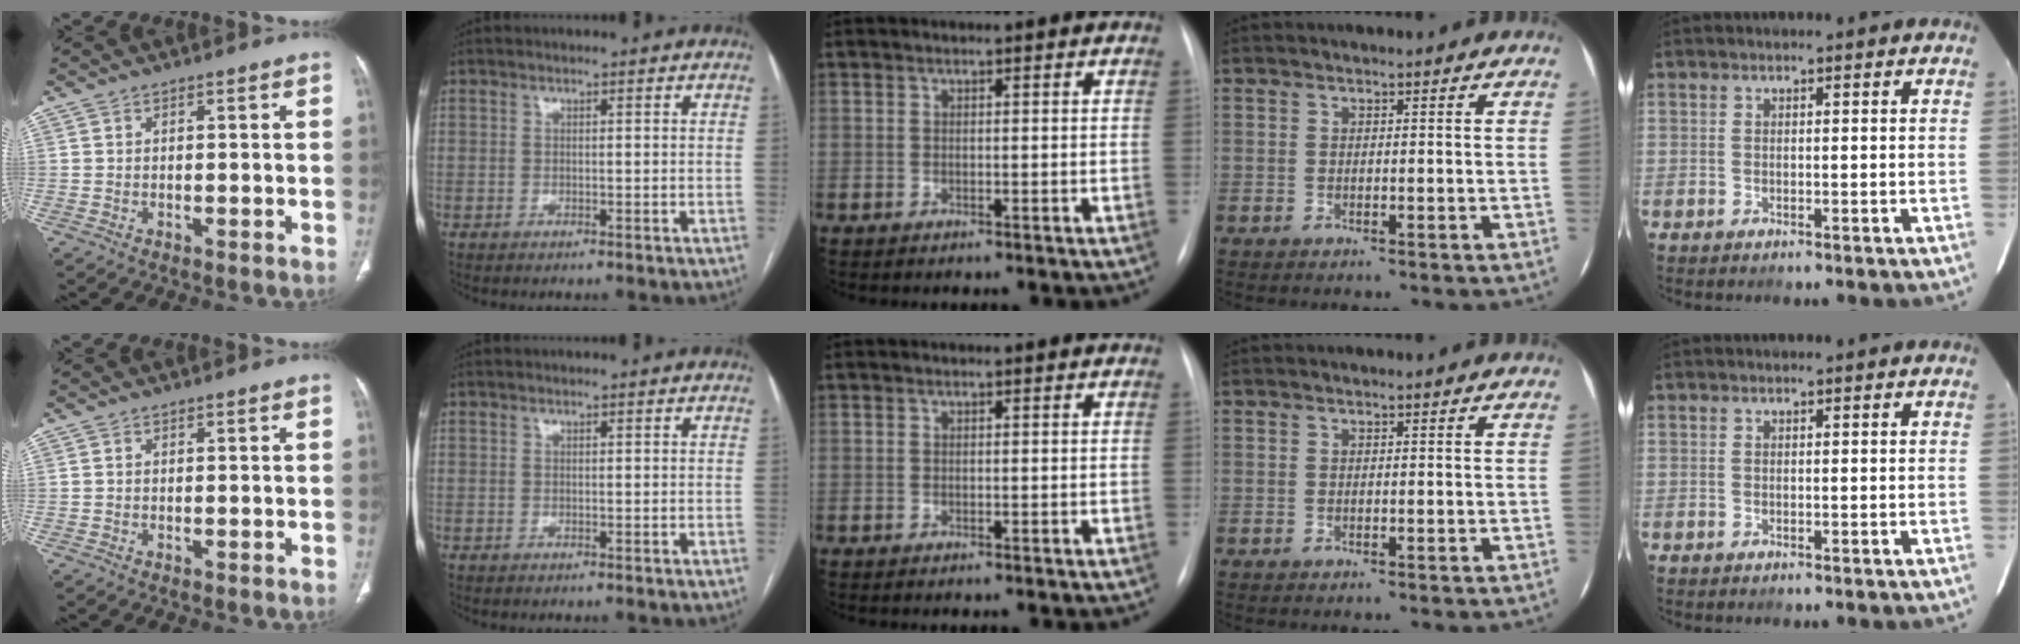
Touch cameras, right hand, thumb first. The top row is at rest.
{}